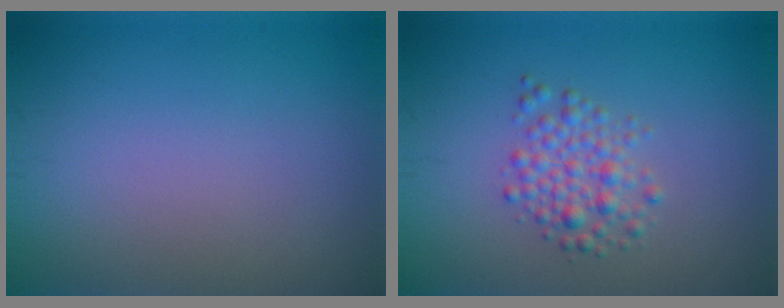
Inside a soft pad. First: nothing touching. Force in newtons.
{"total": 2.8, "press": 2.8, "slide": 0.1}